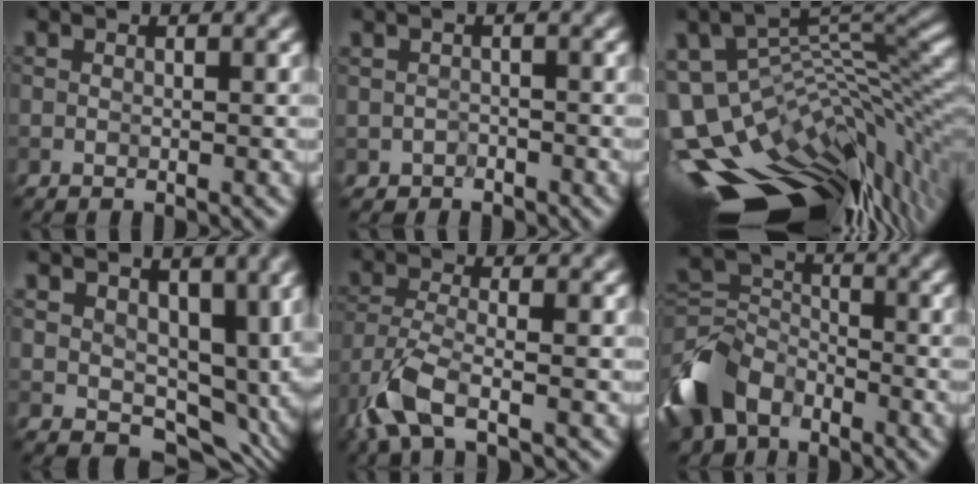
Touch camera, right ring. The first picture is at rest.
{"total": 0.7, "force": [-0.3, 0.6, -0.1], "torque": [0.010, 0.002, -0.009]}
{"total": 14.2, "force": [-4.7, 6.6, 11.7], "torque": [-0.220, -0.013, -0.053]}
{"total": 8.1, "force": [1.8, 5.6, 5.6], "torque": [-0.071, -0.027, 0.038]}
{"total": 5.5, "force": [-3.6, 1.7, 3.8], "torque": [-0.086, -0.009, -0.080]}
{"total": 9.1, "force": [-5.1, 5.9, 4.7], "torque": [-0.107, -0.007, -0.113]}